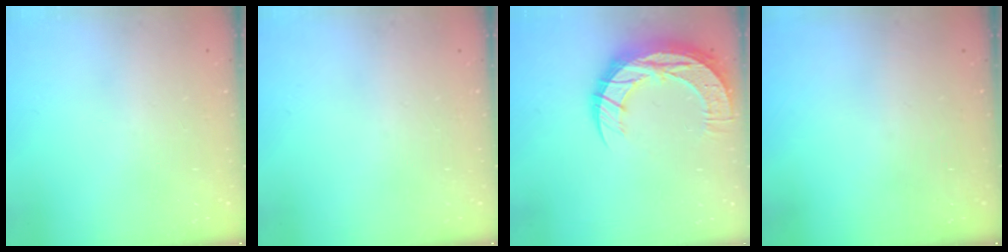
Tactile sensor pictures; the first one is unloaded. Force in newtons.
{"total": 0.0}
{"total": 15.8, "press": 15.7, "slide": 1.1}
{"total": 0.0}